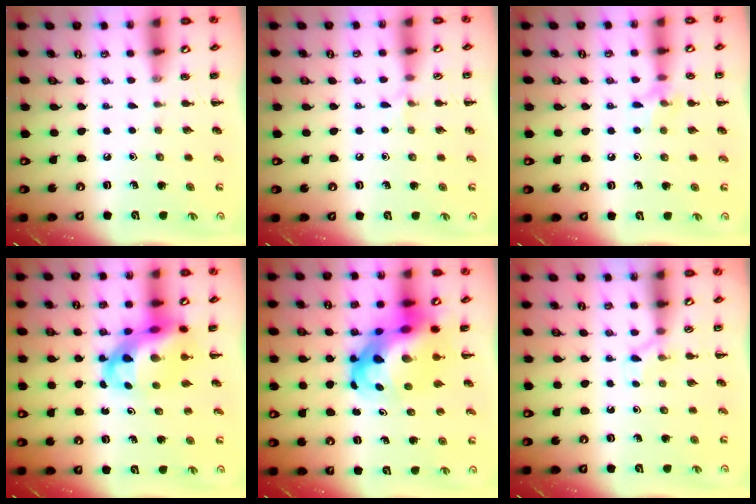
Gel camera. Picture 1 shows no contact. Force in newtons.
{"total": 4.1, "press": 3.8, "slide": 1.6}
{"total": 7.1, "press": 6.9, "slide": 1.8}
{"total": 10.3, "press": 9.9, "slide": 2.8}
{"total": 14.5, "press": 14.0, "slide": 3.9}
{"total": 3.9, "press": 3.6, "slide": 1.5}